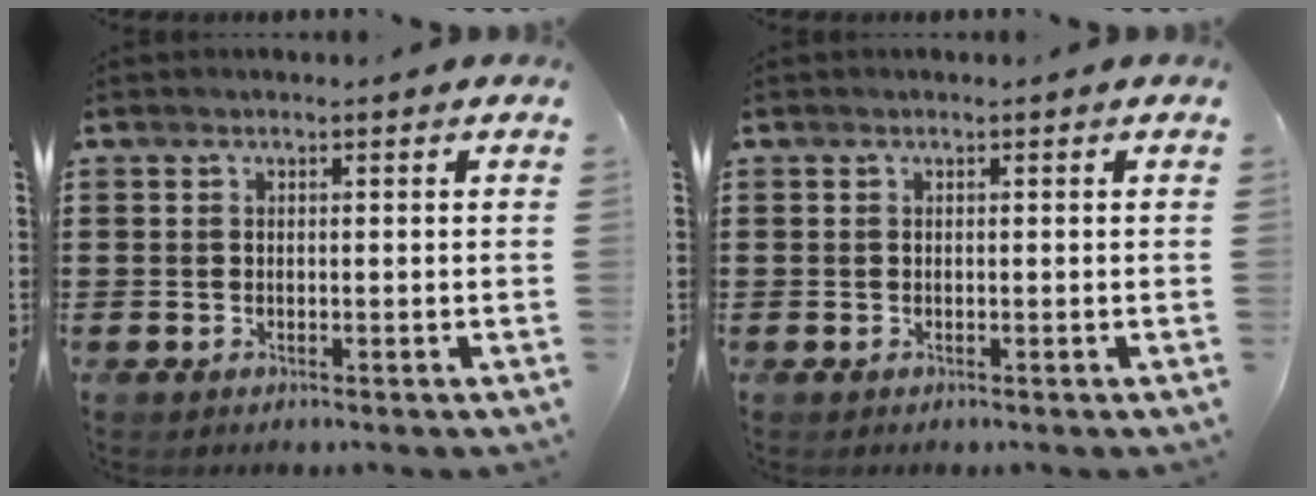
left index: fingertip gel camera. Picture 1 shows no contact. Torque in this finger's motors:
{"motor_torque": [0.01, -0.01, 0.00, 0.00]}